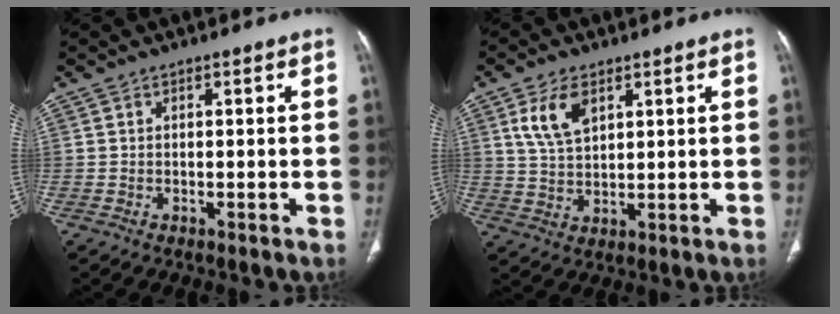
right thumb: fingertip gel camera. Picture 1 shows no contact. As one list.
[{"total": 7.5, "force": [3.4, 4.1, 5.2], "torque": [-0.093, -0.012, 0.072]}]